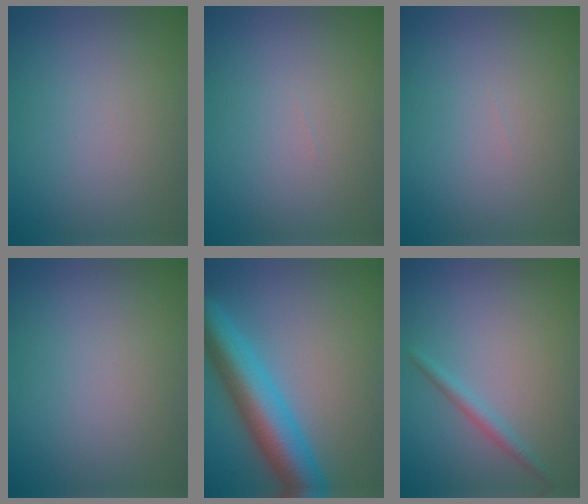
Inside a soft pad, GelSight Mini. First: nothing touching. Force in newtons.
{"total": 0.0}
{"total": 0.0}
{"total": 0.0}
{"total": 8.4, "press": 8.4, "slide": 0.2}
{"total": 1.6, "press": 1.6, "slide": 0.1}